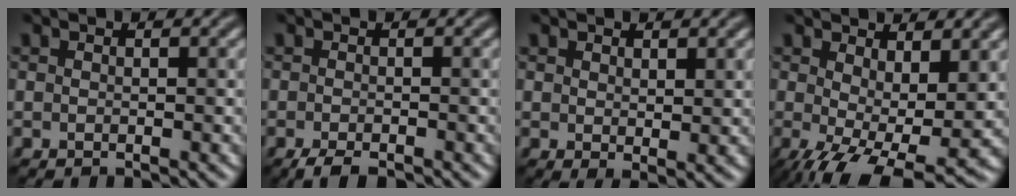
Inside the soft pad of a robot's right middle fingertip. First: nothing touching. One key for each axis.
{"total": 2.3, "fx": -1.7, "fy": 0.6, "fz": 1.4, "tx": -0.027, "ty": -0.004, "tz": -0.032}
{"total": 1.5, "fx": 0.9, "fy": 0.5, "fz": 1.2, "tx": -0.019, "ty": -0.005, "tz": 0.019}
{"total": 8.5, "fx": -1.7, "fy": 3.6, "fz": 7.5, "tx": -0.136, "ty": -0.023, "tz": -0.017}